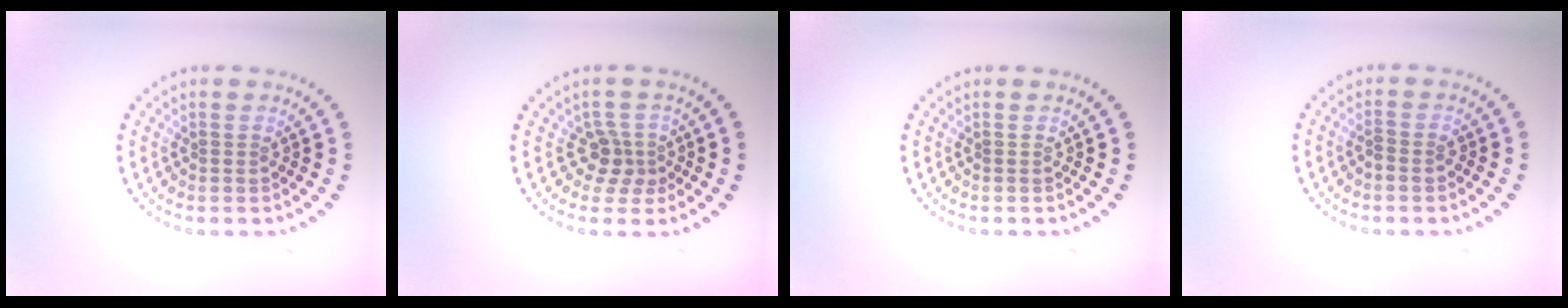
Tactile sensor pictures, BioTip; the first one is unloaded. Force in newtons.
{"total": 2.3, "press": 1.7, "slide": 1.5}
{"total": 0.0}
{"total": 1.1, "press": 1.0, "slide": 0.4}